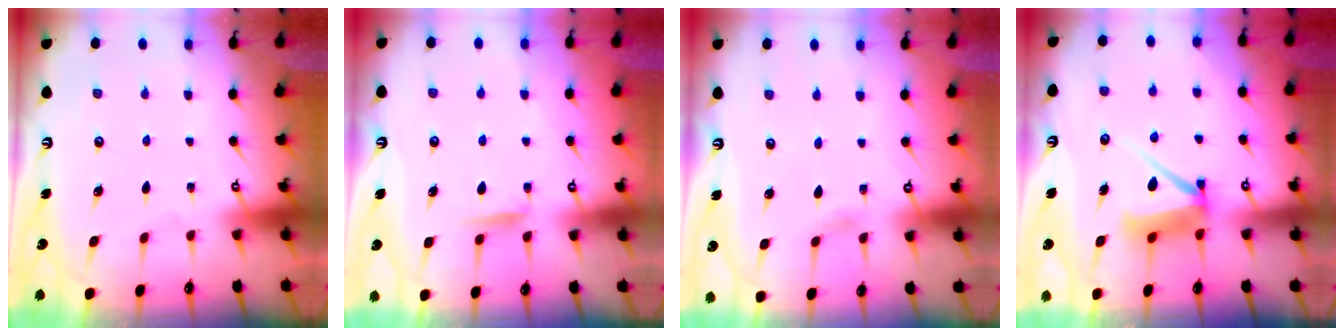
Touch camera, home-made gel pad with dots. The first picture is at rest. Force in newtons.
{"total": 7.2, "press": 7.2, "slide": 0.9}
{"total": 1.7, "press": 1.7, "slide": 0.2}
{"total": 8.7, "press": 8.7, "slide": 1.0}